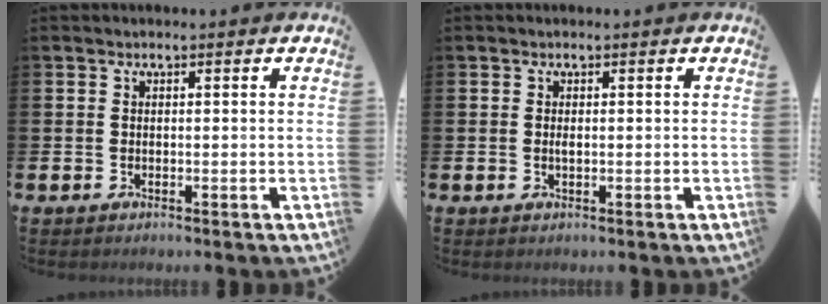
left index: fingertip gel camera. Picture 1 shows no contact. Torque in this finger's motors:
{"motor_torque": [0.23, -0.25, 0.00, 0.05]}